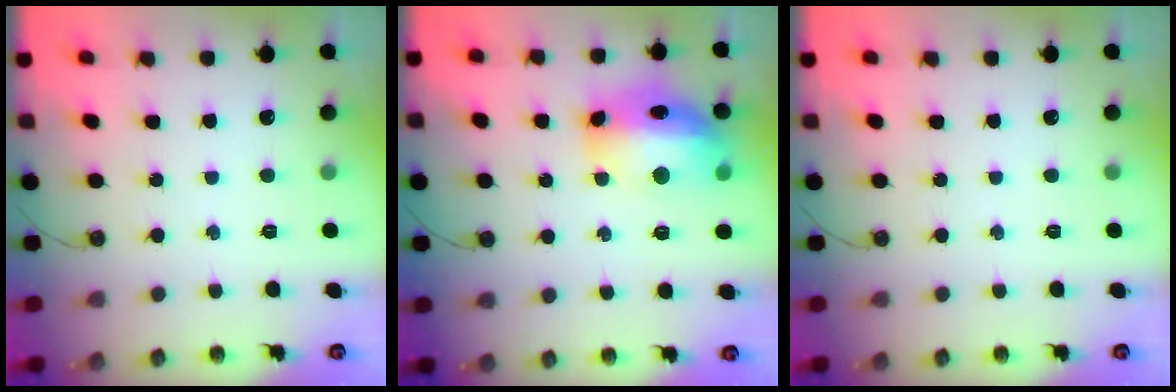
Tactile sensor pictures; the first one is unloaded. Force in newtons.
{"total": 17.2, "press": 17.1, "slide": 1.6}
{"total": 0.0}